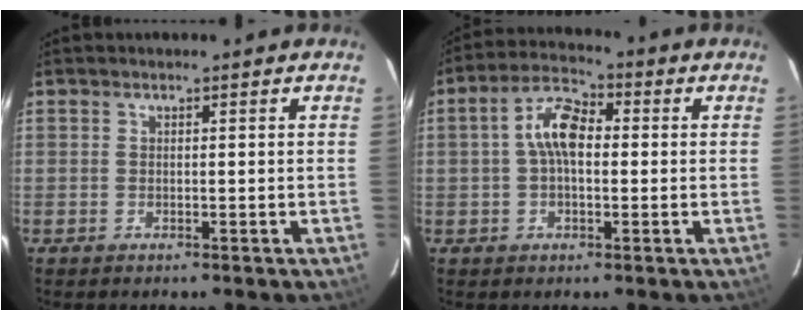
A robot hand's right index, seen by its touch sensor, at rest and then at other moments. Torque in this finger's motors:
{"motor_torque": [0.41, -0.10, 0.50, 0.15]}